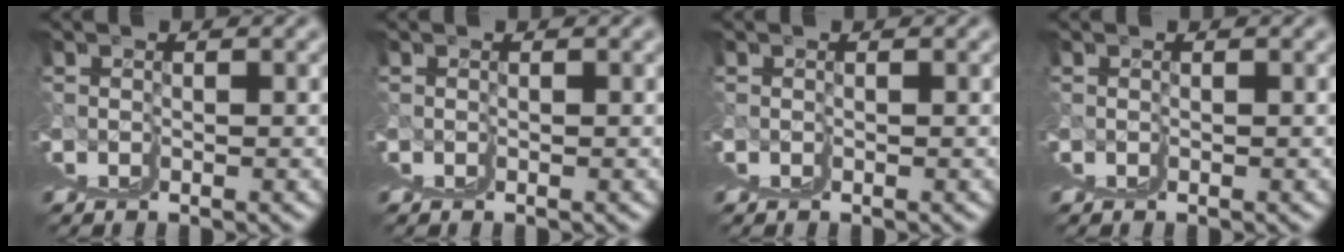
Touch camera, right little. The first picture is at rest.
{"total": 0.0}
{"total": 0.0}
{"total": 0.0}